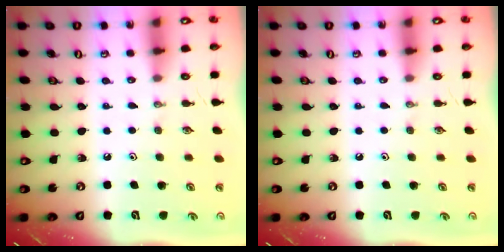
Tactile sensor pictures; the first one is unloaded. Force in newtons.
{"total": 0.0}